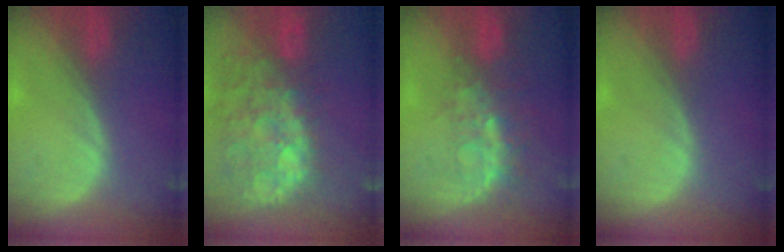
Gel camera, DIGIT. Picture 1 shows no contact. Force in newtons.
{"total": 14.2, "press": 11.6, "slide": 8.3}
{"total": 8.3, "press": 6.9, "slide": 4.7}
{"total": 0.0}